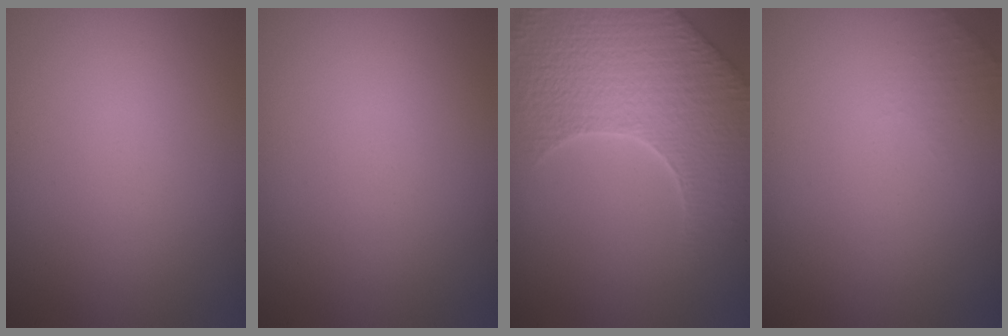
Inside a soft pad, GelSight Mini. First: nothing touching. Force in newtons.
{"total": 0.0}
{"total": 8.4, "press": 6.1, "slide": 5.8}
{"total": 1.0, "press": 0.9, "slide": 0.3}